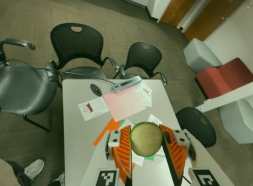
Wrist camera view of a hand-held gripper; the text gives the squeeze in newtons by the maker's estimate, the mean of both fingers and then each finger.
{"total": 13.3, "left": 13.7, "right": 13.0}